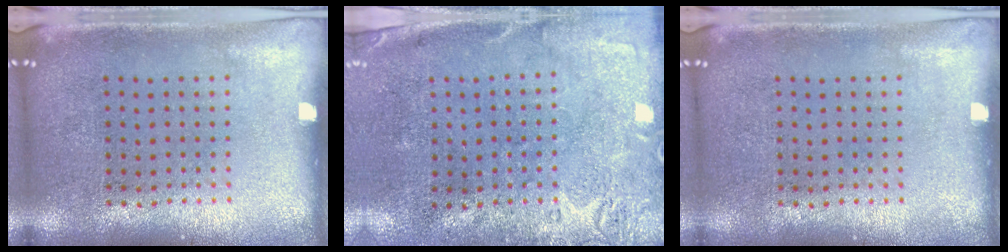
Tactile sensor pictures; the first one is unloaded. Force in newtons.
{"total": 2.8, "press": 2.1, "slide": 1.7}
{"total": 0.0}